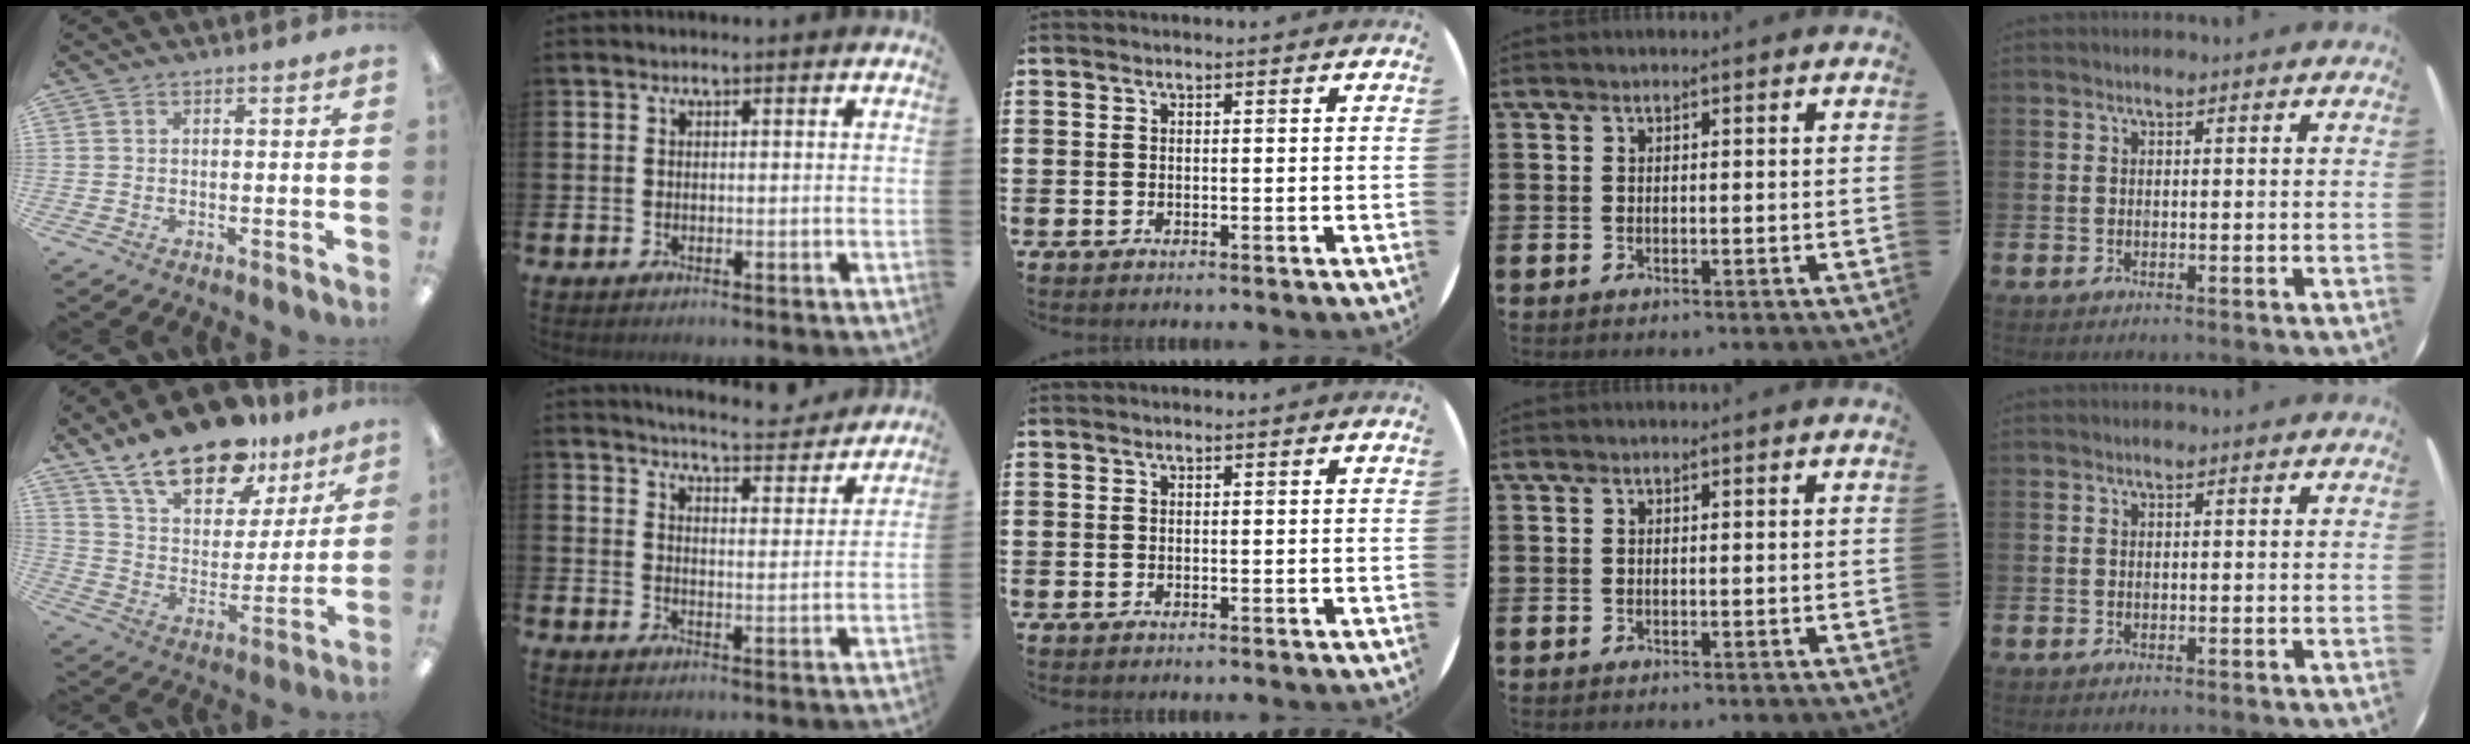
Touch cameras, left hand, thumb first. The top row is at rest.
{"thumb": {"total": 19.3, "force": [14.5, 9.2, 9.0], "torque": [-0.162, -0.086, 0.257]}, "index": {"total": 5.7, "force": [5.6, 0.2, 0.8], "torque": [-0.025, -0.041, 0.097]}}